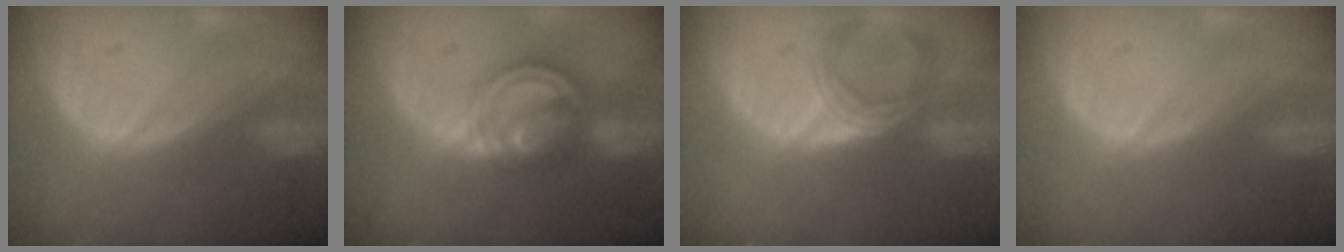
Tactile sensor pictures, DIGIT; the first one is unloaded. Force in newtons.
{"total": 8.3, "press": 7.1, "slide": 4.4}
{"total": 4.9, "press": 4.9, "slide": 0.7}
{"total": 0.0}